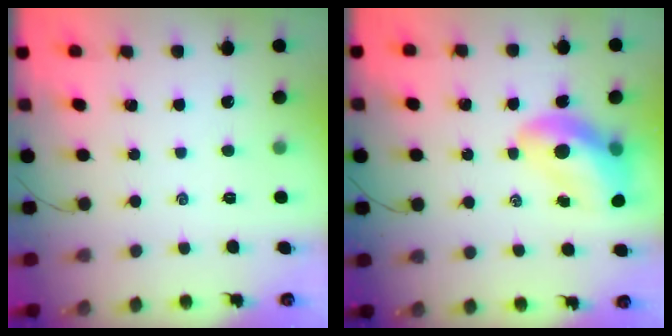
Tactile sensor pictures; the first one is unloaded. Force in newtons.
{"total": 11.9, "press": 11.4, "slide": 3.5}